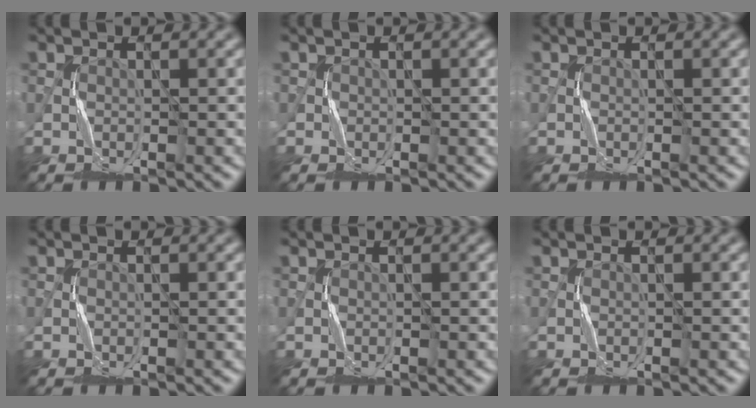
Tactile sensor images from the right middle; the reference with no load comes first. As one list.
[{"total": 0.7, "force": [0.0, 0.7, 0.1], "torque": [0.001, 0.000, 0.002]}, {"total": 0.0}, {"total": 0.0}, {"total": 0.0}, {"total": 0.0}]